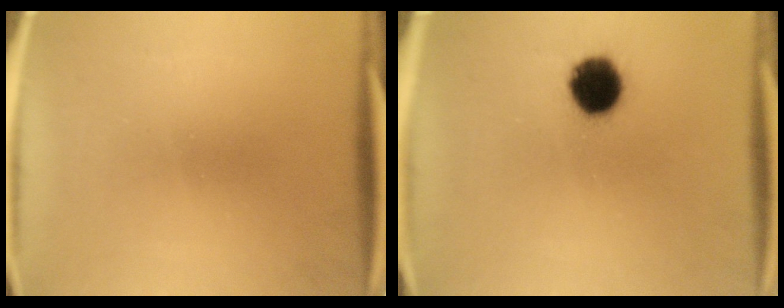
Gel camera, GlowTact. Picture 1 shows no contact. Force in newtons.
{"total": 10.1}